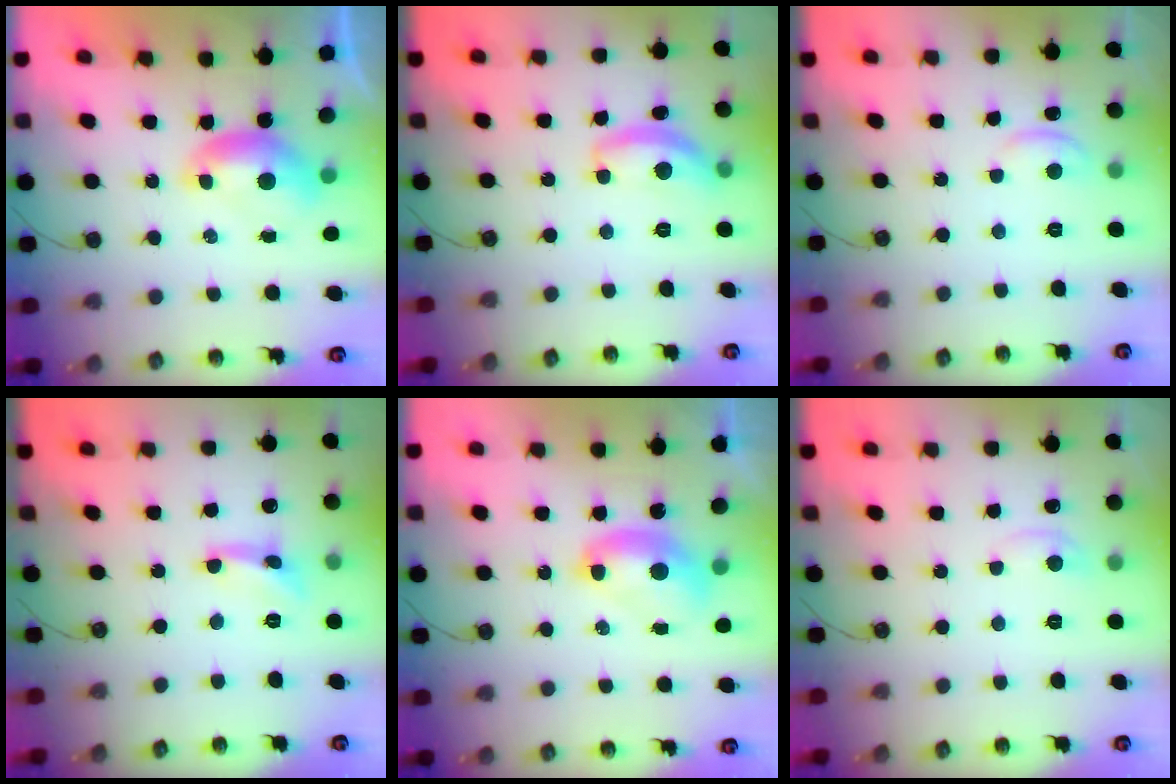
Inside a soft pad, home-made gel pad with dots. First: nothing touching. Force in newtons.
{"total": 7.7, "press": 7.7, "slide": 0.6}
{"total": 1.5, "press": 1.4, "slide": 0.5}
{"total": 1.4, "press": 1.3, "slide": 0.3}
{"total": 2.7, "press": 2.7, "slide": 0.1}
{"total": 0.8, "press": 0.6, "slide": 0.6}